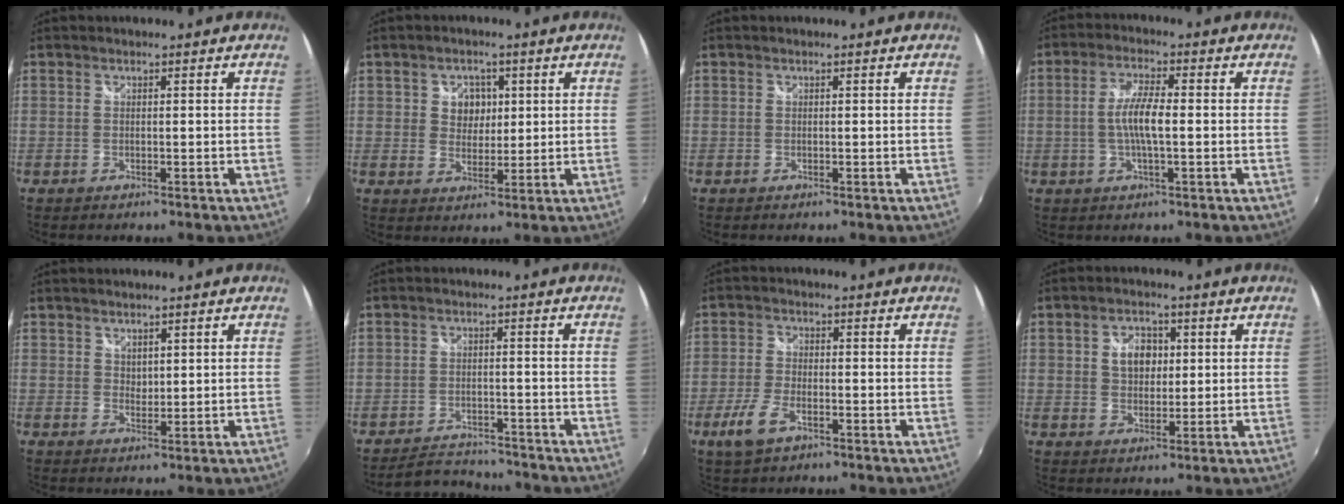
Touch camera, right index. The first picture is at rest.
{"total": 5.0, "force": [1.4, 4.3, 2.1], "torque": [-0.029, 0.009, 0.025]}
{"total": 0.0}
{"total": 6.2, "force": [-0.5, 1.3, 6.0], "torque": [-0.116, 0.003, -0.011]}
{"total": 2.0, "force": [1.5, 1.2, 0.5], "torque": [-0.003, 0.001, 0.026]}
{"total": 7.1, "force": [-6.6, 2.4, 0.8], "torque": [-0.040, 0.010, -0.101]}
{"total": 6.4, "force": [-3.4, 2.9, 4.5], "torque": [-0.111, -0.008, -0.065]}
{"total": 6.1, "force": [1.5, 4.5, 3.8], "torque": [-0.059, 0.011, 0.027]}